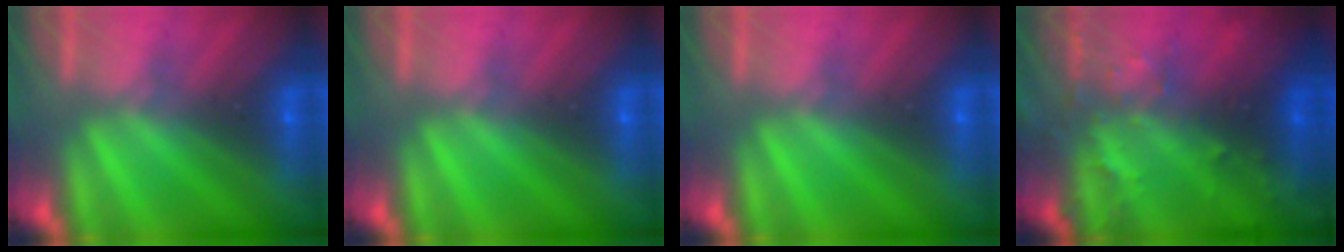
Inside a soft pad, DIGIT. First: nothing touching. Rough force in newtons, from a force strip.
{"total": 0.0}
{"total": 0.0}
{"total": 6.9}